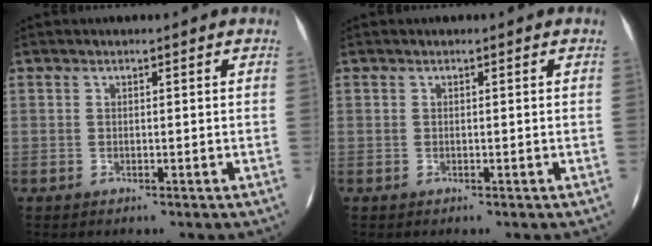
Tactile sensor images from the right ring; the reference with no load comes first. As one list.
[{"total": 0.0}]